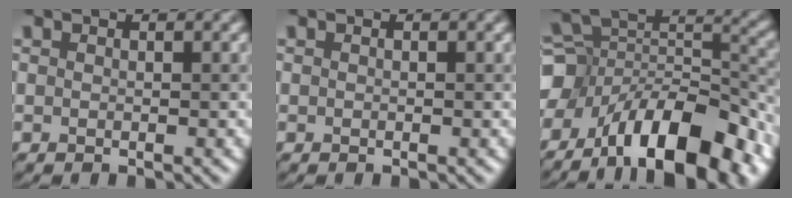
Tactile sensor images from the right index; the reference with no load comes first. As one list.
[{"total": 0.0}, {"total": 12.8, "force": [-7.6, 6.6, 7.9], "torque": [-0.124, 0.033, -0.126]}]